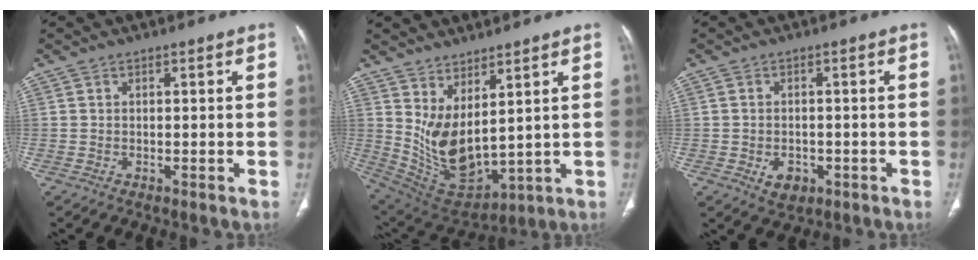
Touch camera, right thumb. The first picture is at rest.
{"total": 11.9, "force": [4.2, 5.3, 9.8], "torque": [-0.175, -0.044, 0.109]}
{"total": 4.1, "force": [-1.5, 2.9, 2.4], "torque": [-0.029, 0.005, -0.013]}